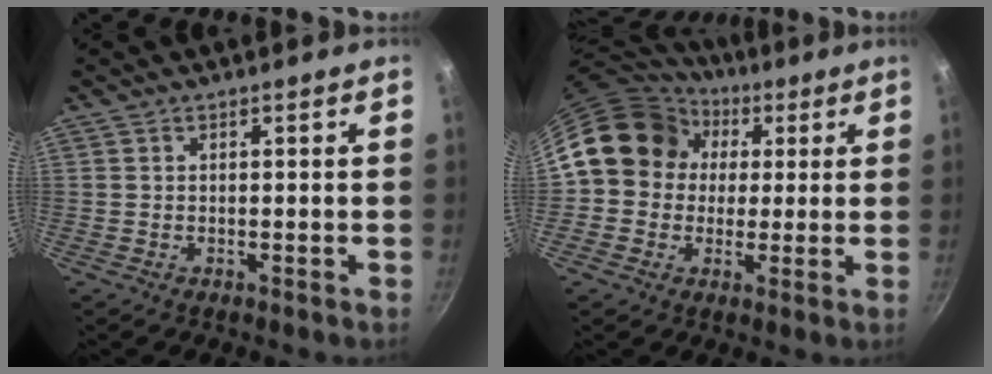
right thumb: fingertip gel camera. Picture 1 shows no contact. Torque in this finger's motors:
{"motor_torque": [1.38, 2.74, 0.73, -0.79, 0.13]}